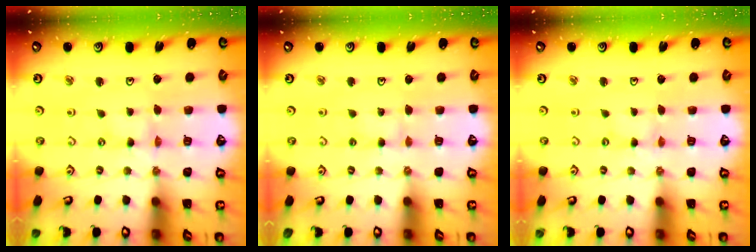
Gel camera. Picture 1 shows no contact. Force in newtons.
{"total": 2.5, "press": 2.5, "slide": 0.2}
{"total": 0.0}